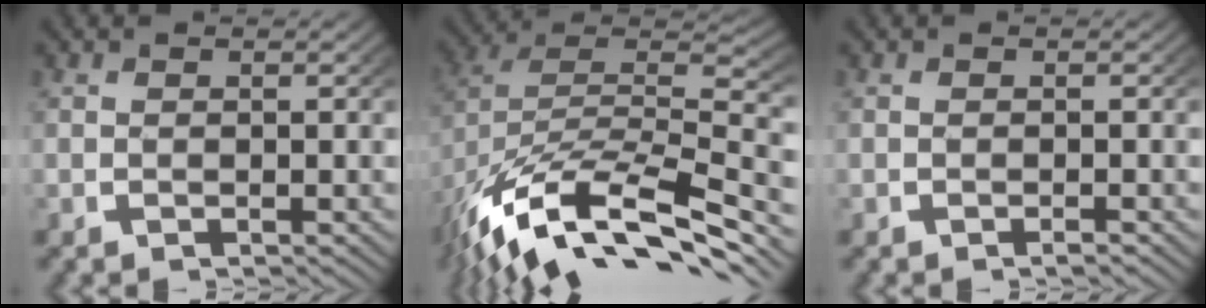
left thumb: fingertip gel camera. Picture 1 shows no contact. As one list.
[{"total": 15.9, "force": [-5.5, 9.9, 11.2], "torque": [-0.222, -0.042, -0.067]}, {"total": 0.5, "force": [-0.4, 0.0, 0.3], "torque": [-0.003, 0.003, -0.008]}]